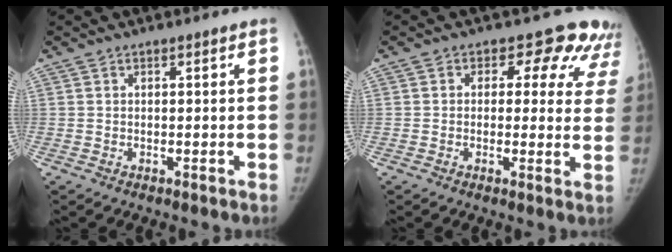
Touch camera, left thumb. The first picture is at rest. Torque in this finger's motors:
{"motor_torque": [-0.44, 0.13, 0.37, 0.40, 0.00]}